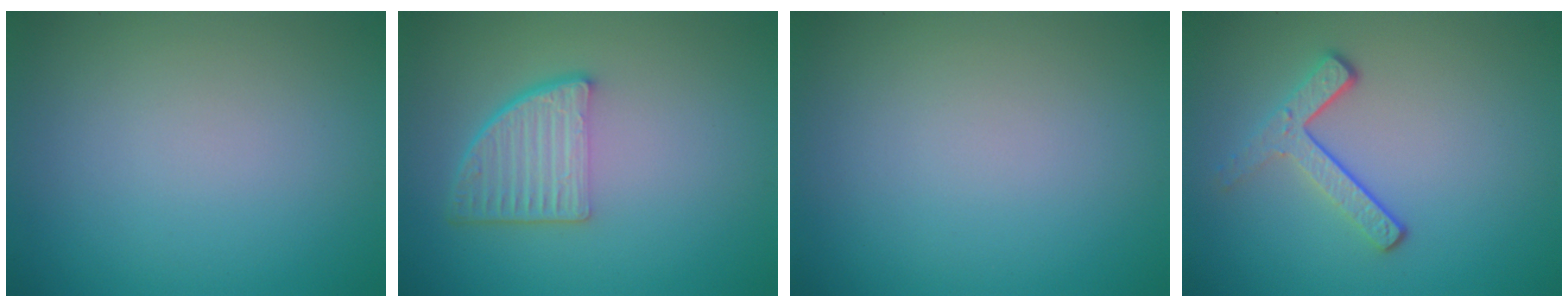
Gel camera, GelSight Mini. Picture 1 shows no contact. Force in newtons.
{"total": 4.7, "press": 3.4, "slide": 3.2}
{"total": 0.0}
{"total": 3.0, "press": 2.2, "slide": 2.0}